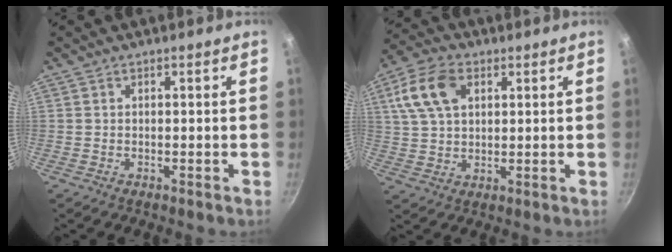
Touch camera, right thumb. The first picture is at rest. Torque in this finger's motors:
{"motor_torque": [-0.61, 0.79, 0.12, -0.04, 0.11]}